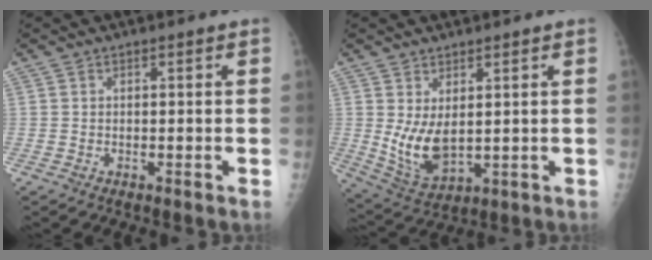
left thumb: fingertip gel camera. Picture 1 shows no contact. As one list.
[{"total": 8.4, "force": [1.4, 4.5, 6.9], "torque": [-0.122, -0.024, 0.046]}]